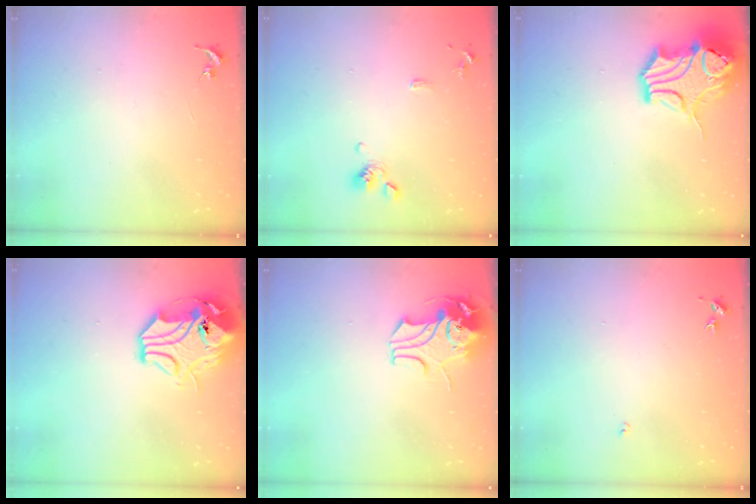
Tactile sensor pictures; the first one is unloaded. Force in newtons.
{"total": 9.1, "press": 8.9, "slide": 1.9}
{"total": 15.2, "press": 15.0, "slide": 2.4}
{"total": 13.8, "press": 13.6, "slide": 2.0}
{"total": 9.6, "press": 9.5, "slide": 1.4}
{"total": 3.0, "press": 3.0, "slide": 0.4}